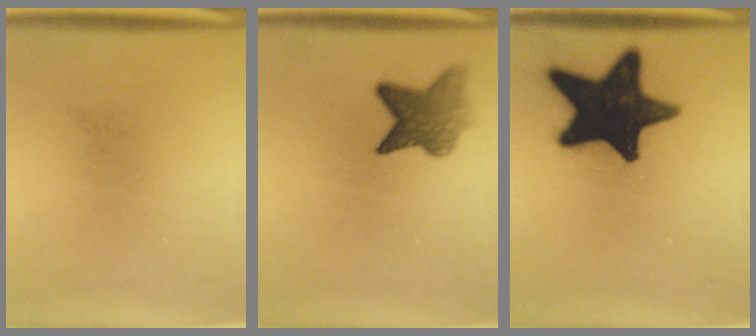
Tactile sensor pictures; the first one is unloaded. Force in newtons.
{"total": 5.9}
{"total": 20.1}